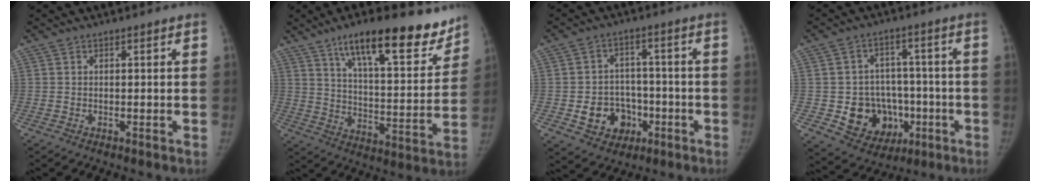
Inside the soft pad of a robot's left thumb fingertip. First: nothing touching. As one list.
[{"total": 21.9, "force": [14.9, 7.0, 14.4], "torque": [-0.162, -0.061, 0.229]}, {"total": 9.7, "force": [-3.2, 8.1, 4.2], "torque": [-0.028, 0.027, -0.041]}, {"total": 13.1, "force": [-3.6, 10.8, 6.6], "torque": [-0.055, 0.025, -0.038]}]